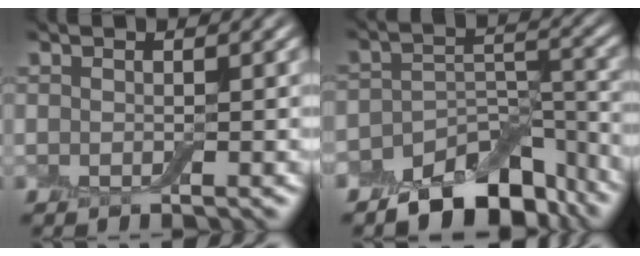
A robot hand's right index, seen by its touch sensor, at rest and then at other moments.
{"total": 8.7, "force": [-6.3, 4.4, 4.0], "torque": [-0.051, -0.013, -0.103]}